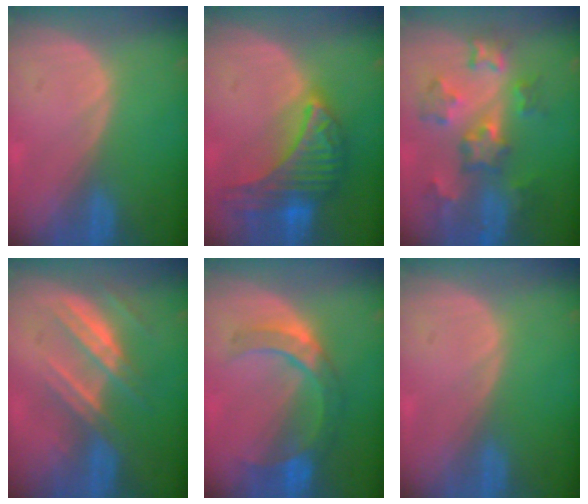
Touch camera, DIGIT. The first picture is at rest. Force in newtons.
{"total": 9.8, "press": 9.8, "slide": 0.6}
{"total": 8.6, "press": 7.7, "slide": 3.7}
{"total": 7.4, "press": 6.7, "slide": 3.1}
{"total": 7.1, "press": 7.0, "slide": 0.8}
{"total": 0.0}